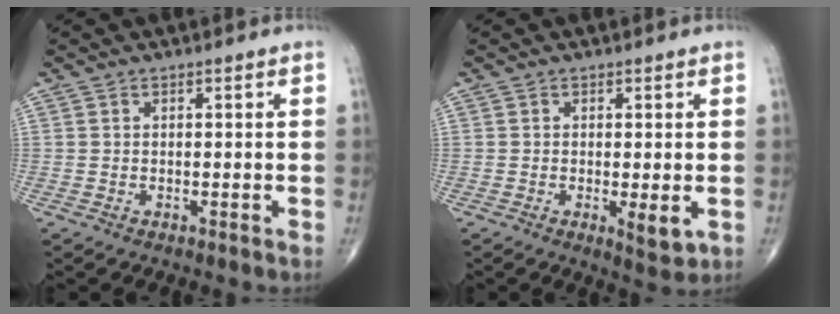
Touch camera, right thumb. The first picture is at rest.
{"total": 3.8, "force": [-0.7, 1.1, 3.5], "torque": [-0.055, -0.013, -0.010]}